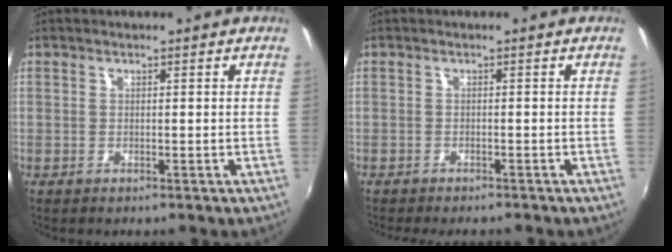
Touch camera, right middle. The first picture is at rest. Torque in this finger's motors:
{"motor_torque": [0.56, -0.54, 0.12, 0.05]}